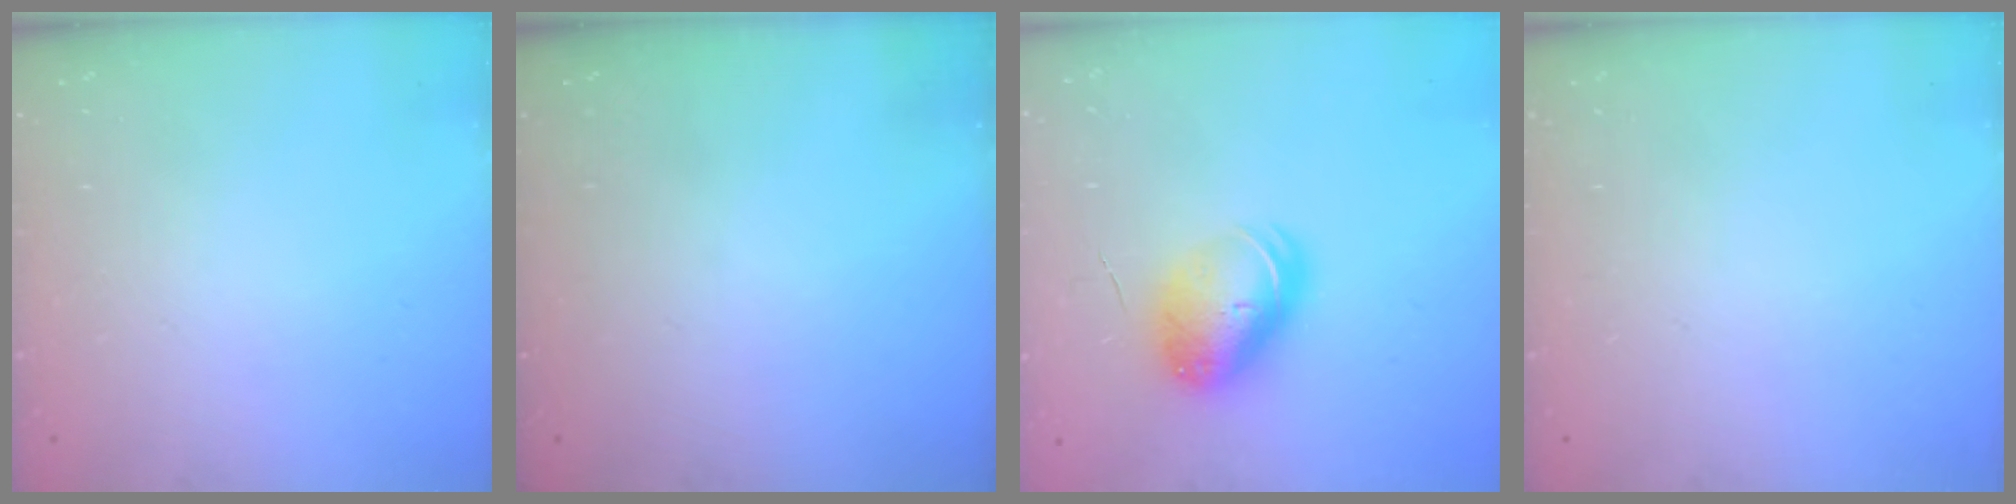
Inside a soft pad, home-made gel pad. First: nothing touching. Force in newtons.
{"total": 0.0}
{"total": 9.4, "press": 9.2, "slide": 1.6}
{"total": 0.0}